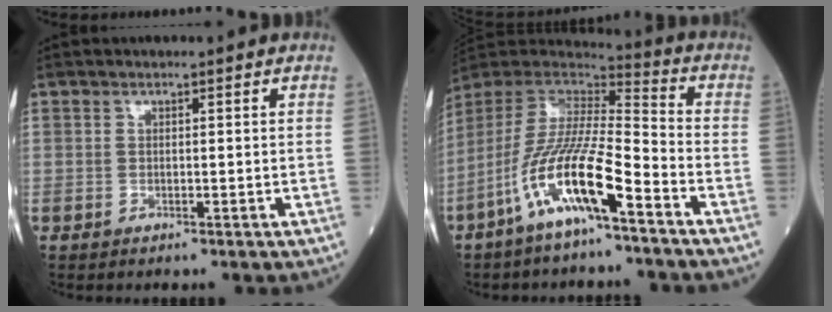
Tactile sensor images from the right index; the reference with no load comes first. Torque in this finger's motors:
{"motor_torque": [1.64, -0.50, 1.05, 0.21]}